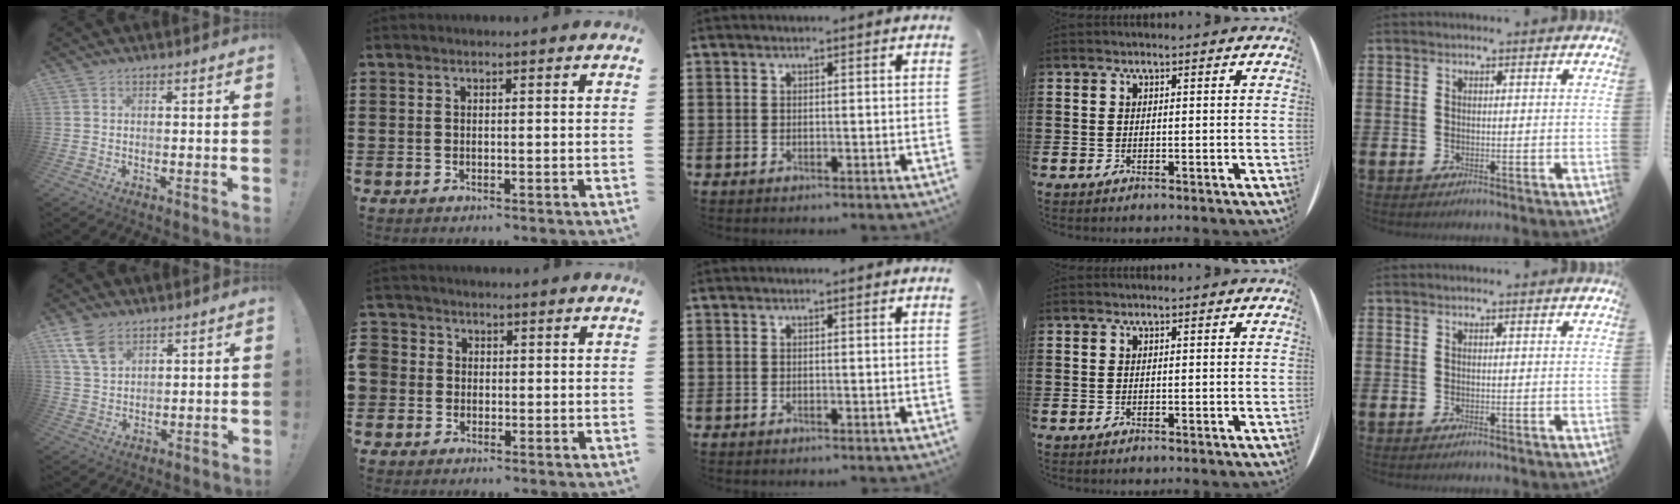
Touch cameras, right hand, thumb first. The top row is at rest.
{"thumb": {"total": 8.9, "force": [5.6, 5.2, 4.6], "torque": [-0.090, -0.019, 0.113]}, "index": {"total": 1.9, "force": [-0.6, 1.8, 0.0], "torque": [-0.011, 0.005, -0.015]}}